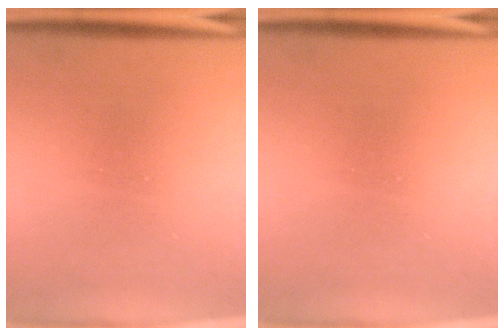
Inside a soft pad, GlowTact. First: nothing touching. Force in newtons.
{"total": 0.0}